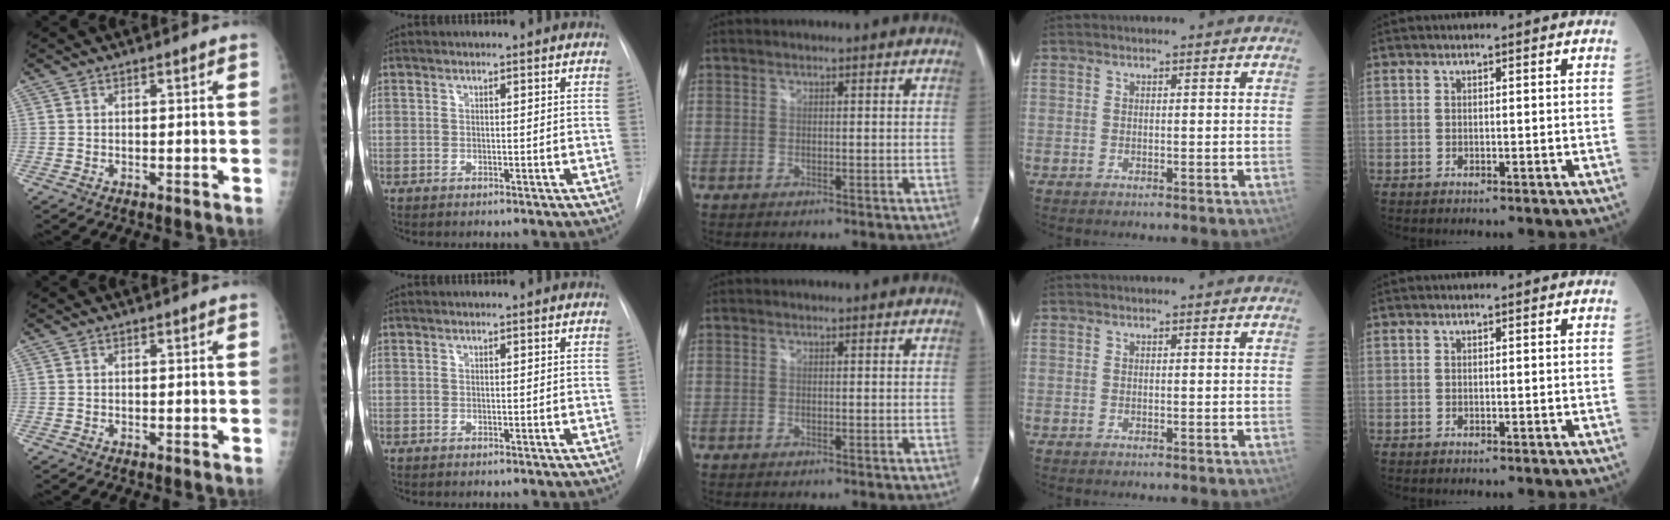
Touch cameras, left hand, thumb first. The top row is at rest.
{}